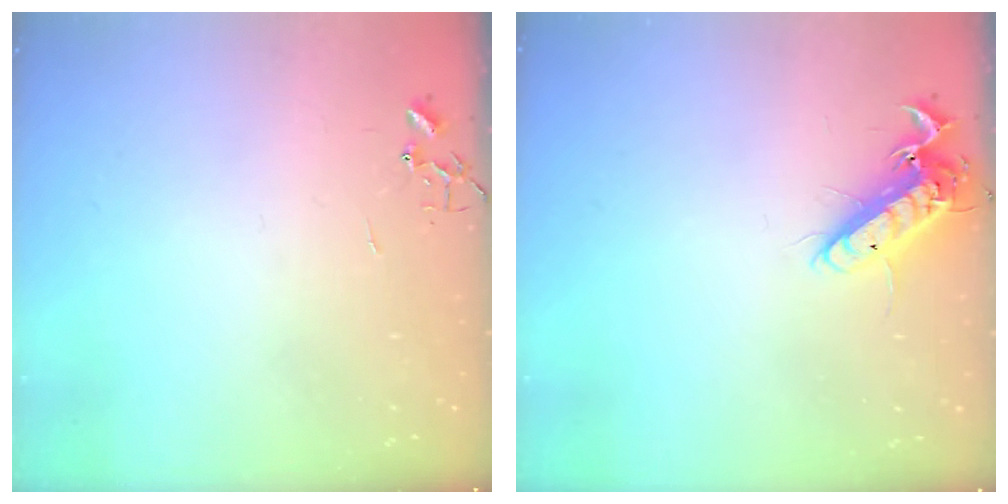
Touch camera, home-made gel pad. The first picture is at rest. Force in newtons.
{"total": 13.0, "press": 12.8, "slide": 2.2}